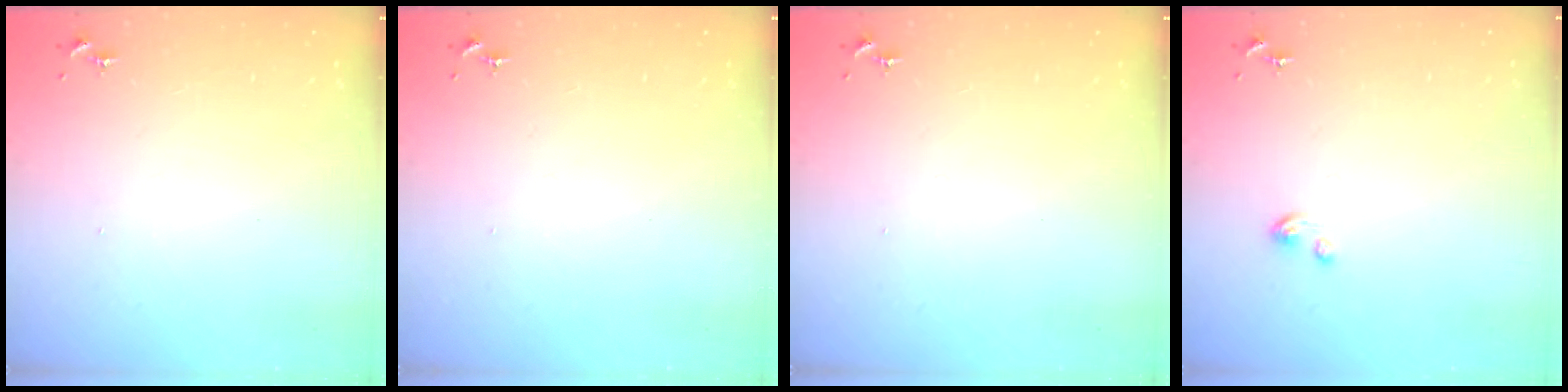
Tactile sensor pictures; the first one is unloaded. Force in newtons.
{"total": 0.0}
{"total": 0.0}
{"total": 3.5, "press": 3.5, "slide": 0.3}